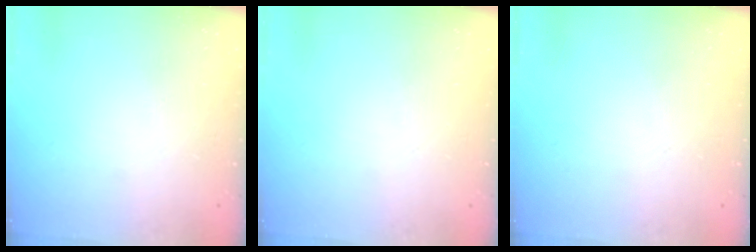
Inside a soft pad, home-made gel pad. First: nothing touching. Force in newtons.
{"total": 0.0}
{"total": 0.0}